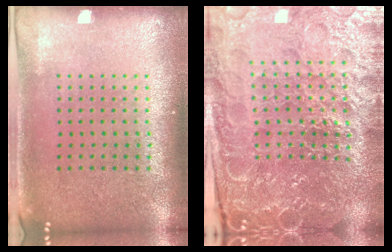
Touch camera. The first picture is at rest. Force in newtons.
{"total": 5.2, "press": 4.9, "slide": 1.7}